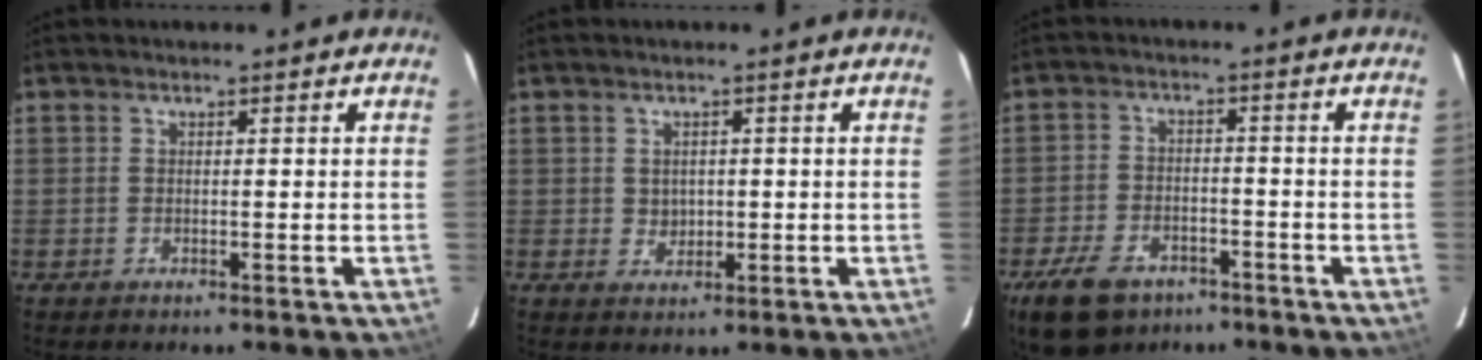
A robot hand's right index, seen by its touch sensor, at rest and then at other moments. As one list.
[{"total": 2.5, "force": [0.2, 2.3, 0.9], "torque": [-0.013, 0.004, 0.007]}, {"total": 11.9, "force": [-7.7, 7.0, 5.7], "torque": [-0.146, -0.004, -0.127]}]